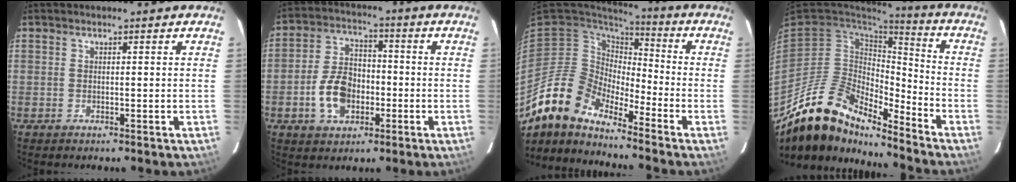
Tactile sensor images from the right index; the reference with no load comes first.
{"total": 10.0, "force": [-3.1, 6.8, 6.6], "torque": [-0.136, 0.018, -0.048]}
{"total": 11.7, "force": [-10.3, 3.8, 4.1], "torque": [-0.073, 0.003, -0.210]}
{"total": 17.1, "force": [-14.4, 5.6, 7.2], "torque": [-0.132, -0.005, -0.268]}